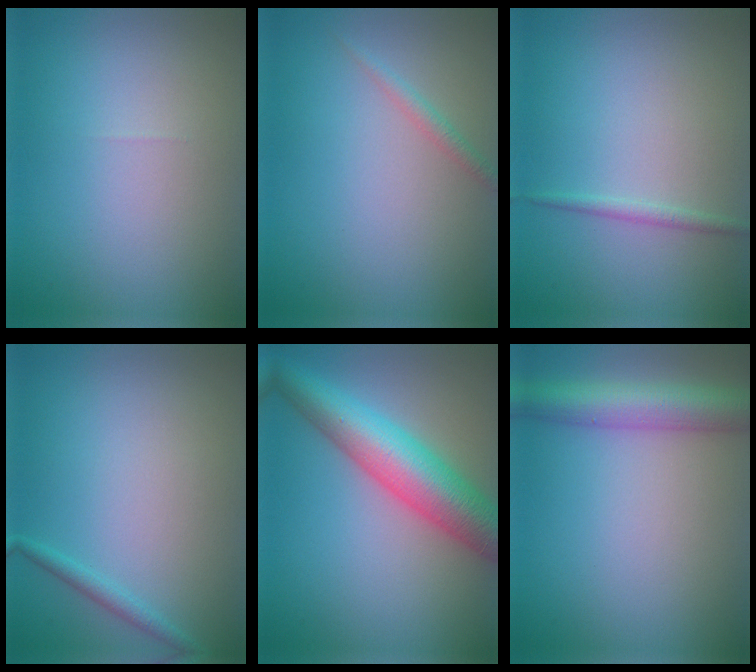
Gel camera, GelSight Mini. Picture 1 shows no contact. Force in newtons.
{"total": 1.1, "press": 1.1, "slide": 0.0}
{"total": 1.0, "press": 1.0, "slide": 0.0}
{"total": 1.1, "press": 1.1, "slide": 0.1}
{"total": 8.2, "press": 8.2, "slide": 0.1}
{"total": 5.2, "press": 5.2, "slide": 0.1}